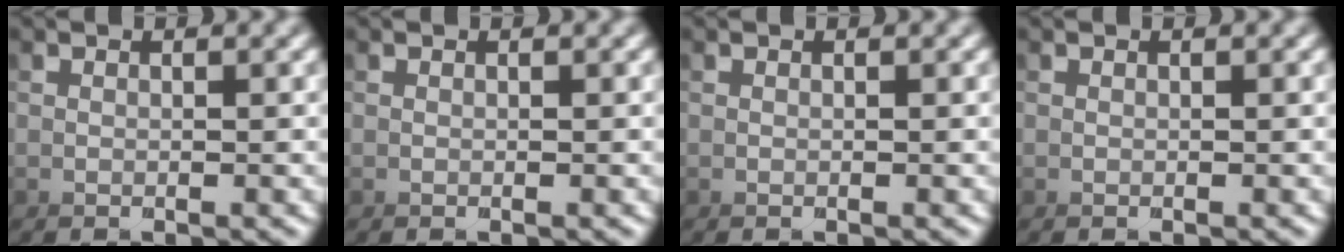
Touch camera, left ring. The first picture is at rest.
{"total": 0.0}
{"total": 0.0}
{"total": 0.0}